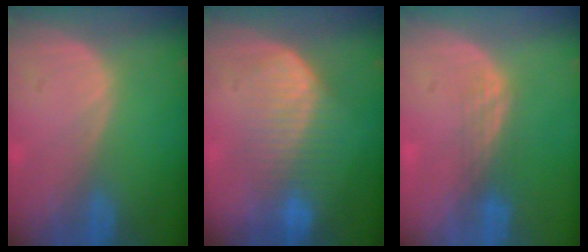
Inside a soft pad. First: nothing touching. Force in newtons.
{"total": 6.9, "press": 6.8, "slide": 1.4}
{"total": 3.0, "press": 2.5, "slide": 1.6}